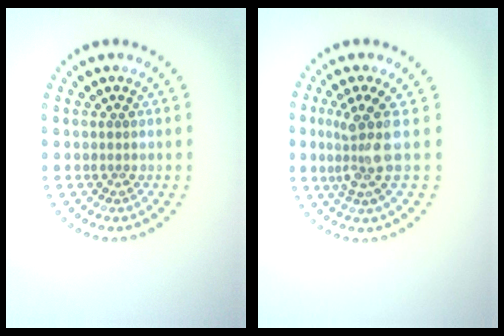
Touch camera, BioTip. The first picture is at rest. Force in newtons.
{"total": 3.8, "press": 2.9, "slide": 2.4}